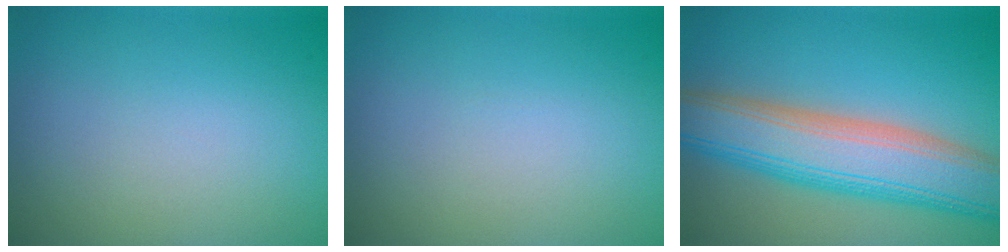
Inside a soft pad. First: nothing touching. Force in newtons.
{"total": 0.0}
{"total": 10.1, "press": 10.1, "slide": 0.4}